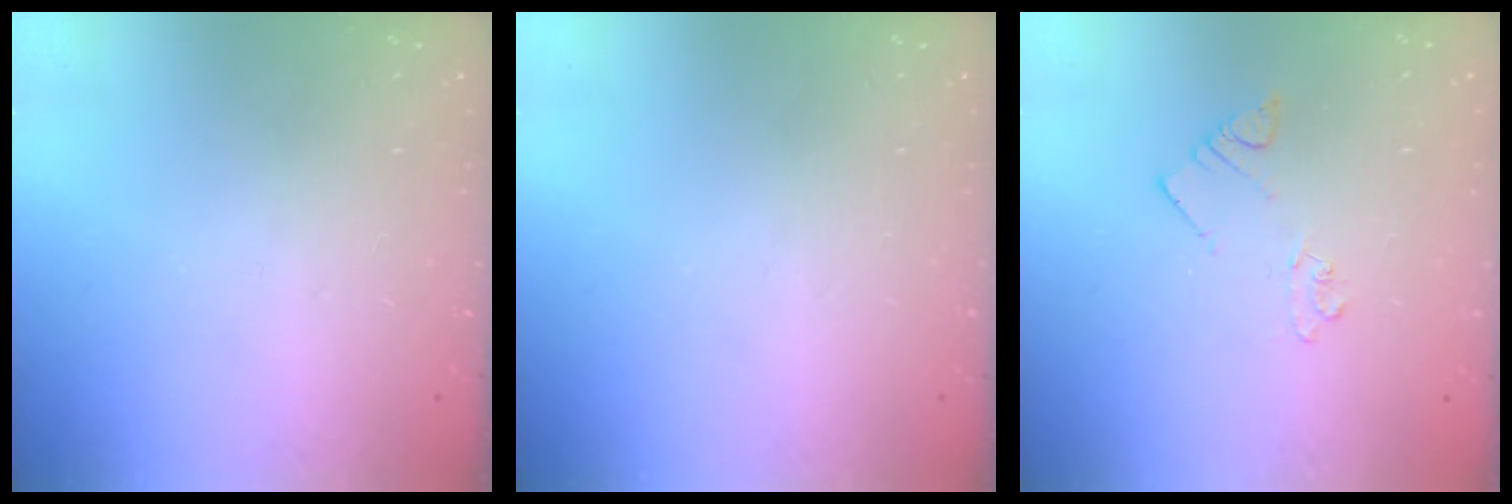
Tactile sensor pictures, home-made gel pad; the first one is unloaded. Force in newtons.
{"total": 0.0}
{"total": 1.7, "press": 1.6, "slide": 0.2}